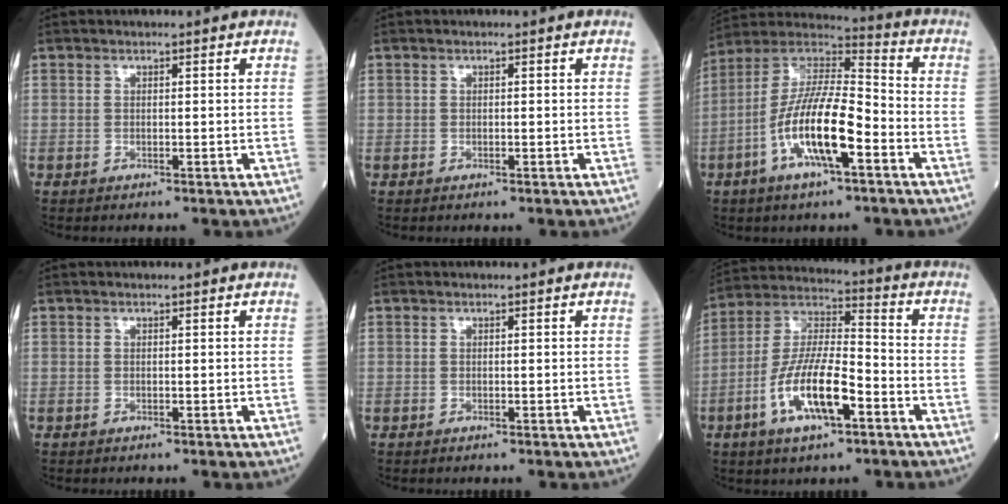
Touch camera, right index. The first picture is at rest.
{"total": 0.0}
{"total": 14.7, "force": [-5.1, 3.2, 13.4], "torque": [-0.262, 0.004, -0.095]}
{"total": 0.0}
{"total": 0.0}
{"total": 13.5, "force": [-5.3, 3.6, 11.9], "torque": [-0.243, 0.000, -0.098]}